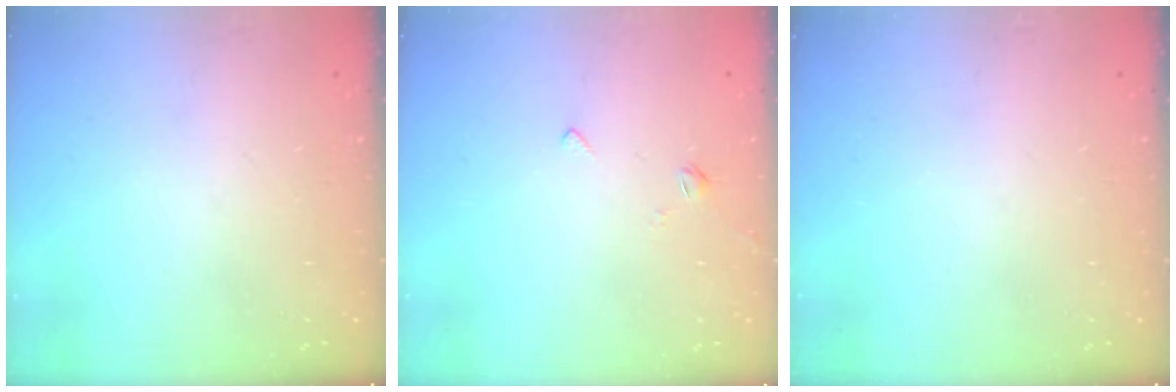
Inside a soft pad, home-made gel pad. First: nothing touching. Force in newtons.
{"total": 2.7, "press": 2.7, "slide": 0.5}
{"total": 0.0}